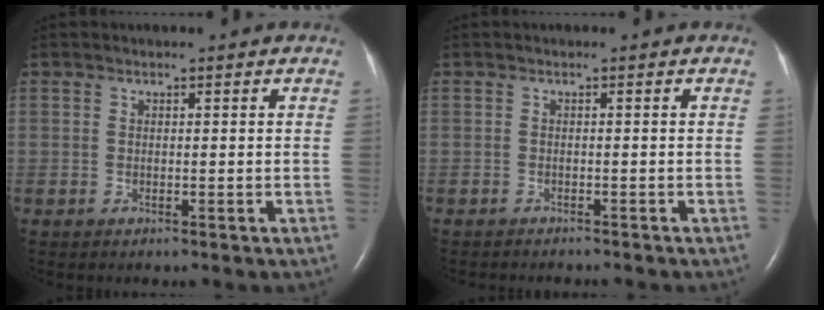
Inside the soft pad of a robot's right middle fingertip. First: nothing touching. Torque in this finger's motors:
{"motor_torque": [0.54, -0.62, -0.01, 0.03]}